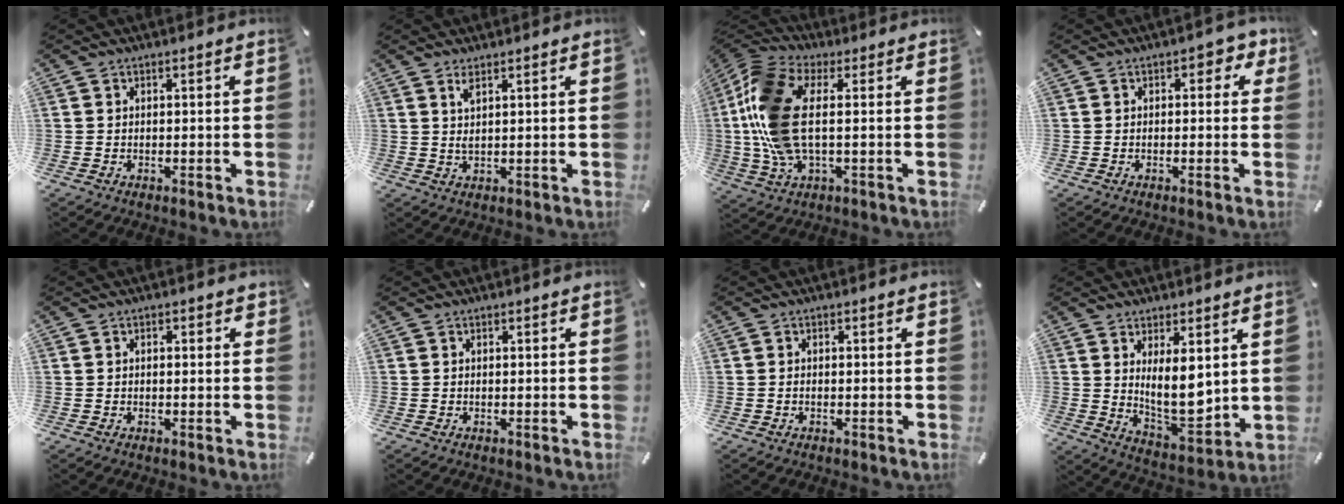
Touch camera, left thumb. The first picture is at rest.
{"total": 2.4, "force": [1.4, 0.3, 2.0], "torque": [-0.042, 0.001, 0.024]}
{"total": 15.9, "force": [0.7, 7.2, 14.1], "torque": [-0.320, -0.022, 0.011]}
{"total": 3.0, "force": [0.3, 2.1, 2.2], "torque": [-0.029, 0.005, -0.002]}
{"total": 0.9, "force": [-0.2, 0.8, 0.5], "torque": [-0.009, 0.004, -0.004]}
{"total": 0.0}
{"total": 0.8, "force": [-0.4, 0.3, 0.6], "torque": [-0.013, -0.002, -0.008]}
{"total": 11.2, "force": [3.5, 5.2, 9.2], "torque": [-0.146, -0.036, 0.061]}